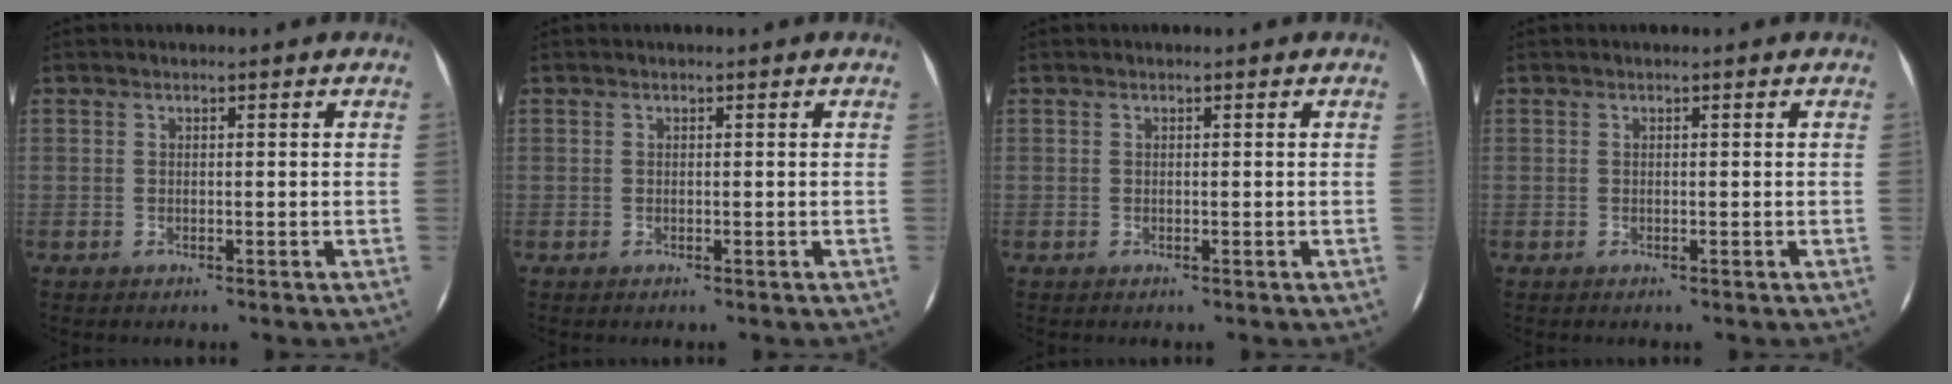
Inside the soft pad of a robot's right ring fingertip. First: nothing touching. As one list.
[{"total": 0.0}, {"total": 0.0}, {"total": 0.0}]